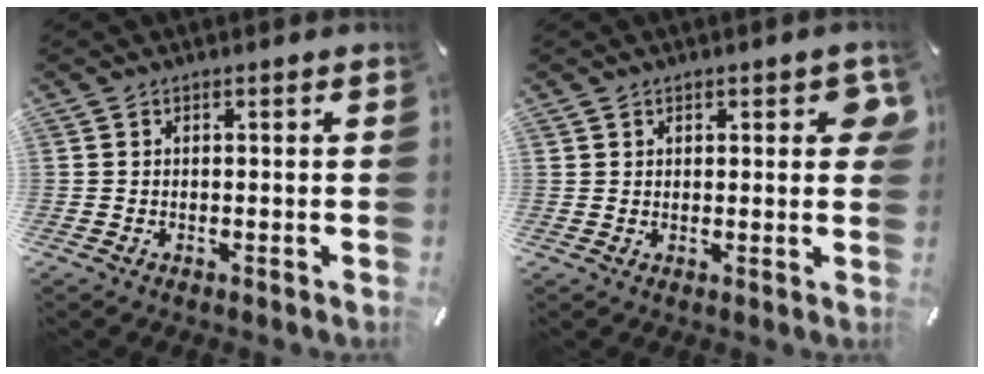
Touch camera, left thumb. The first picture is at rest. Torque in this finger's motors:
{"motor_torque": [0.58, 0.23, -0.03, -0.16, 0.02]}